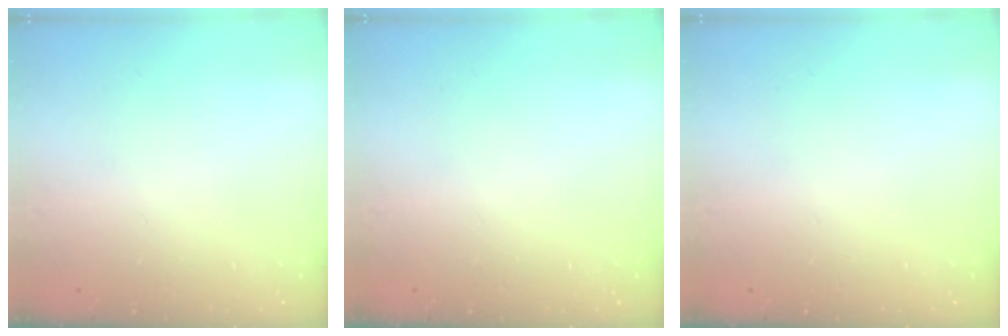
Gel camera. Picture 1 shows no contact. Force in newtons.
{"total": 0.0}
{"total": 0.0}